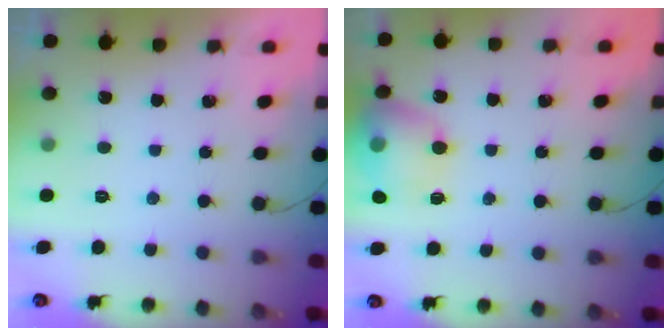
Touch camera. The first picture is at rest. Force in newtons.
{"total": 14.8, "press": 14.6, "slide": 2.1}